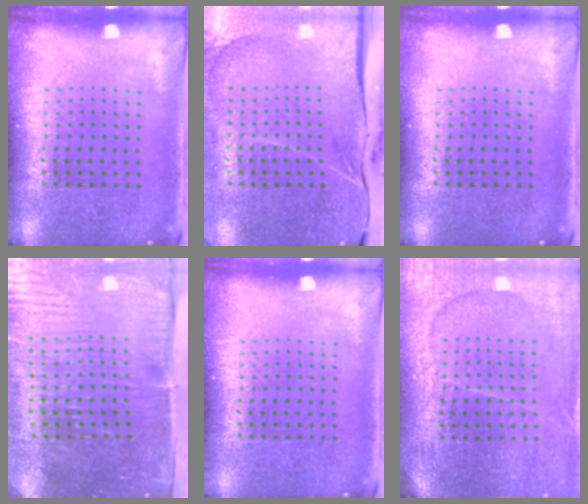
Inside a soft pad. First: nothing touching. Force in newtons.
{"total": 4.4, "press": 3.6, "slide": 2.5}
{"total": 0.0}
{"total": 5.4, "press": 4.6, "slide": 2.8}
{"total": 0.0}
{"total": 3.5, "press": 3.2, "slide": 1.4}